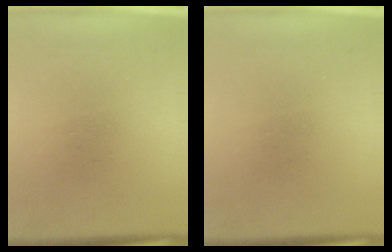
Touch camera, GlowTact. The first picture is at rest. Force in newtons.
{"total": 0.0}